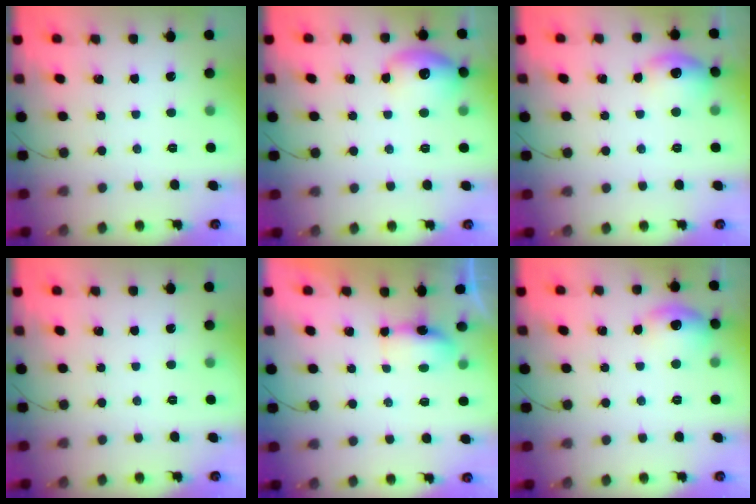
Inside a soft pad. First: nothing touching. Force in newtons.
{"total": 11.0, "press": 10.8, "slide": 1.8}
{"total": 10.0, "press": 8.8, "slide": 4.8}
{"total": 0.0}
{"total": 6.0, "press": 5.1, "slide": 3.2}
{"total": 10.0, "press": 8.8, "slide": 4.8}